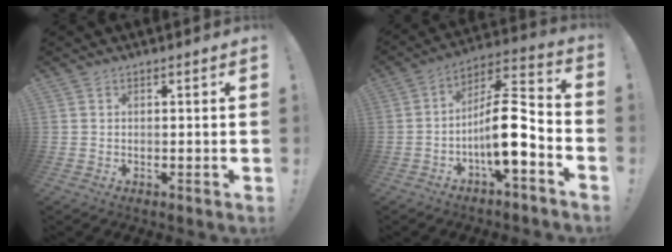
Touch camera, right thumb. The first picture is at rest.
{"total": 15.0, "force": [-4.2, 4.2, 13.8], "torque": [-0.236, 0.022, -0.065]}